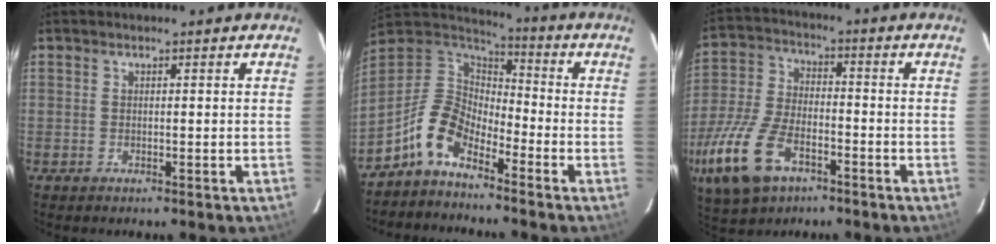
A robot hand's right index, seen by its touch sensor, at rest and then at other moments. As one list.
[{"total": 10.6, "force": [-6.8, 5.2, 6.2], "torque": [-0.132, 0.025, -0.149]}, {"total": 17.7, "force": [-9.0, 9.5, 11.9], "torque": [-0.286, -0.025, -0.169]}]